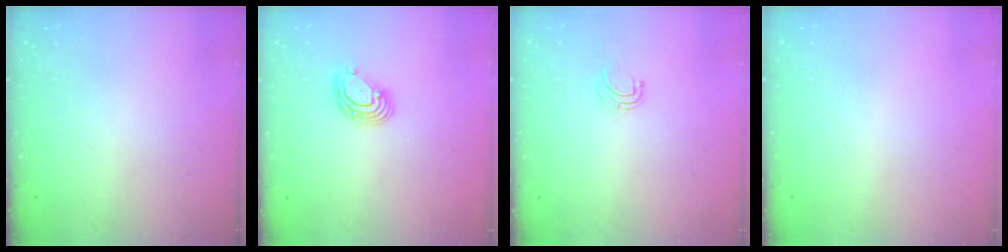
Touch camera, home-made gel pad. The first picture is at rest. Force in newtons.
{"total": 6.5, "press": 6.5, "slide": 1.1}
{"total": 3.8, "press": 3.8, "slide": 0.2}
{"total": 0.0}